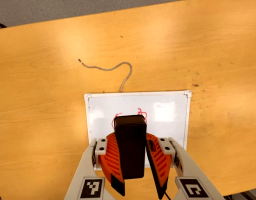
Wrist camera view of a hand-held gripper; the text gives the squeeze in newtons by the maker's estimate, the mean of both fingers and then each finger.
{"total": 10.1, "left": 9.8, "right": 10.5}